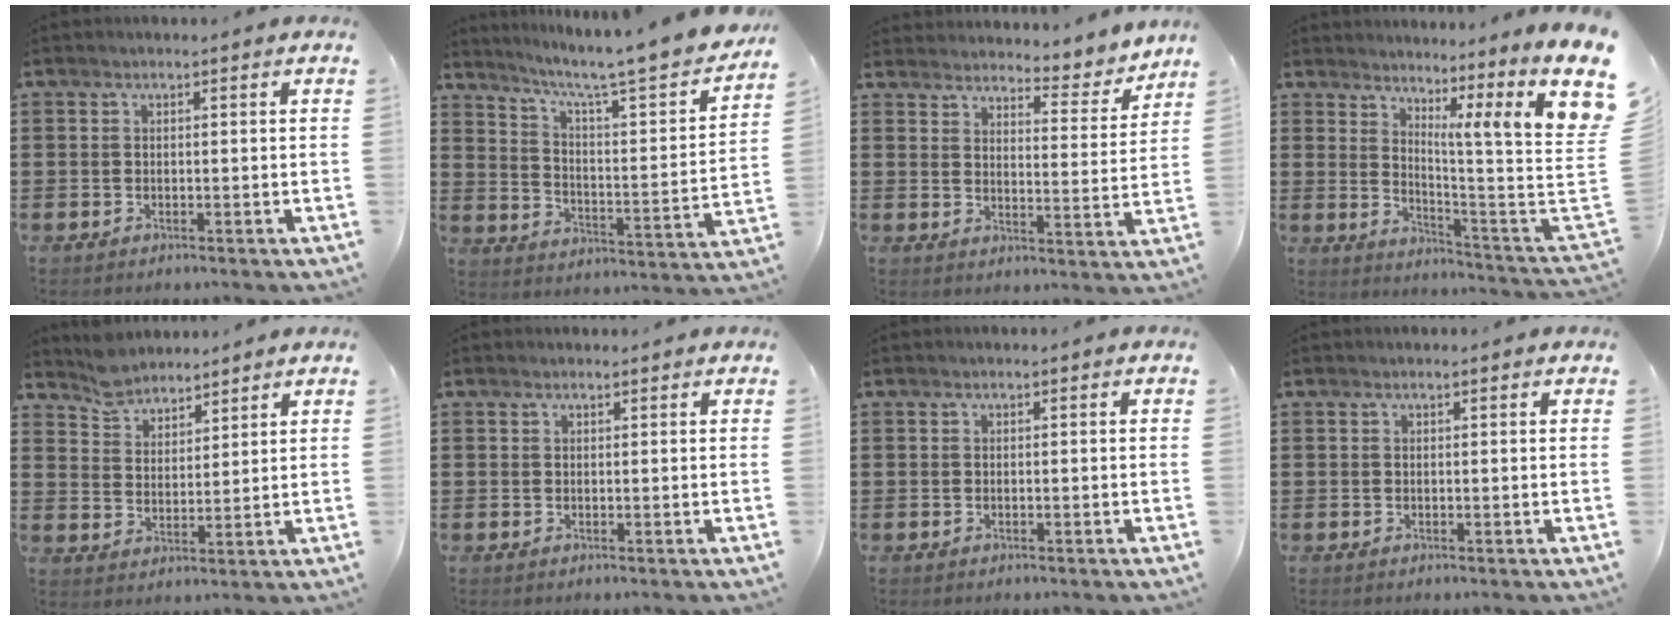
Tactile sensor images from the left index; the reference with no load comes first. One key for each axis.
{"total": 5.6, "fx": 4.5, "fy": 0.2, "fz": 3.4, "tx": -0.087, "ty": -0.043, "tz": 0.066}
{"total": 4.1, "fx": 4.0, "fy": 0.4, "fz": 0.5, "tx": -0.020, "ty": -0.036, "tz": 0.061}
{"total": 9.9, "fx": 6.0, "fy": 0.9, "fz": 7.8, "tx": -0.142, "ty": -0.063, "tz": 0.093}
{"total": 4.8, "fx": 4.6, "fy": 1.5, "fz": -0.1, "tx": -0.017, "ty": -0.008, "tz": 0.088}
{"total": 0.8, "fx": 0.6, "fy": 0.5, "fz": -0.2, "tx": 0.001, "ty": 0.002, "tz": 0.011}
{"total": 0.0}
{"total": 0.0}